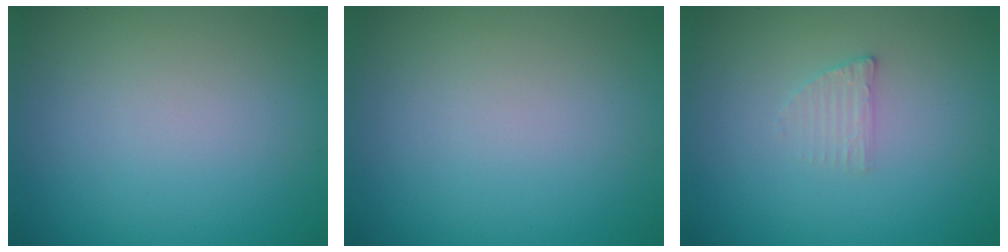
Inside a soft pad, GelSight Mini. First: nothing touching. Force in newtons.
{"total": 0.0}
{"total": 1.2, "press": 1.2, "slide": 0.3}